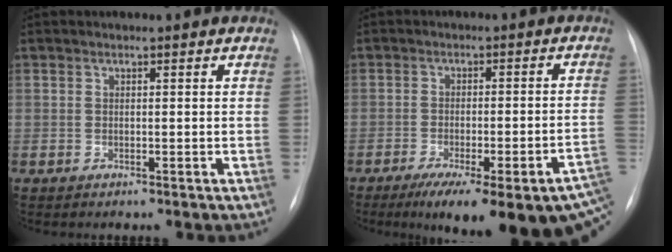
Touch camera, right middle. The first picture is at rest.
{"total": 21.2, "force": [-12.9, 3.8, 16.4], "torque": [-0.165, -0.005, -0.169]}